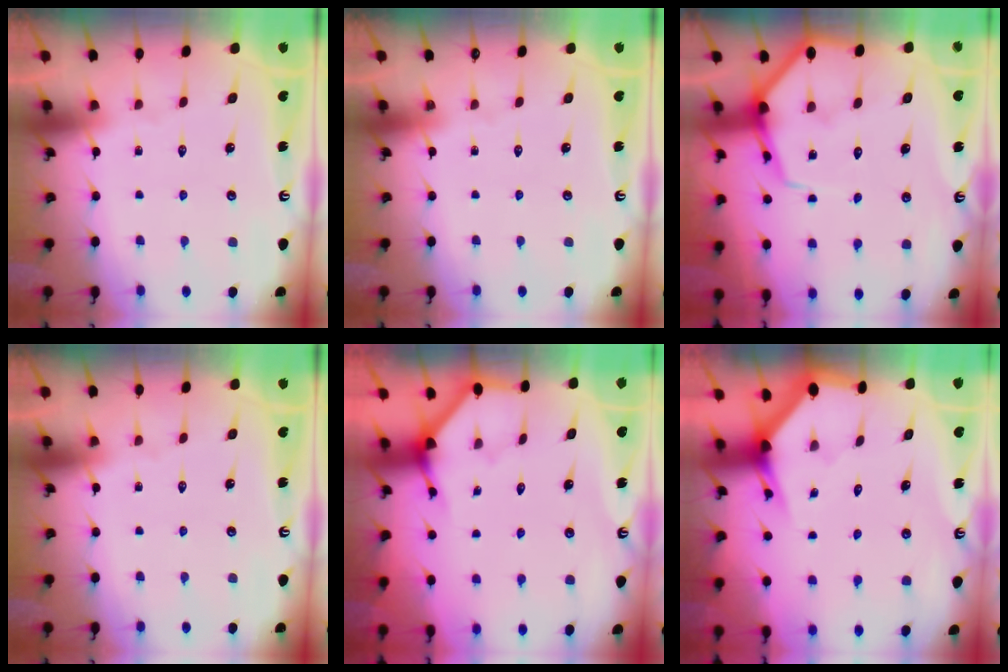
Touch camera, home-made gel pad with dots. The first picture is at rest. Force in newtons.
{"total": 0.0}
{"total": 8.0, "press": 7.9, "slide": 0.9}
{"total": 0.0}
{"total": 4.2, "press": 4.2, "slide": 0.4}
{"total": 3.1, "press": 3.1, "slide": 0.1}